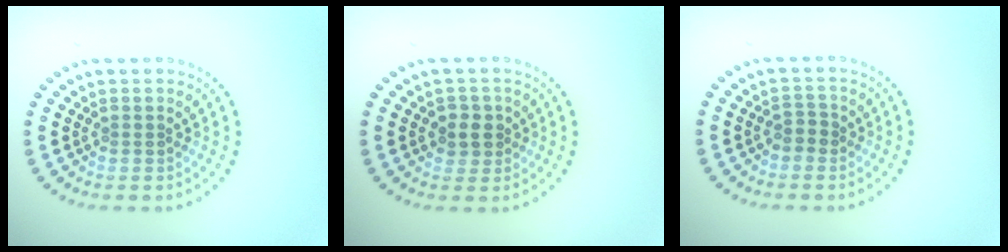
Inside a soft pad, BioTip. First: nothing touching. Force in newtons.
{"total": 2.1, "press": 1.9, "slide": 0.8}
{"total": 0.9, "press": 0.6, "slide": 0.6}